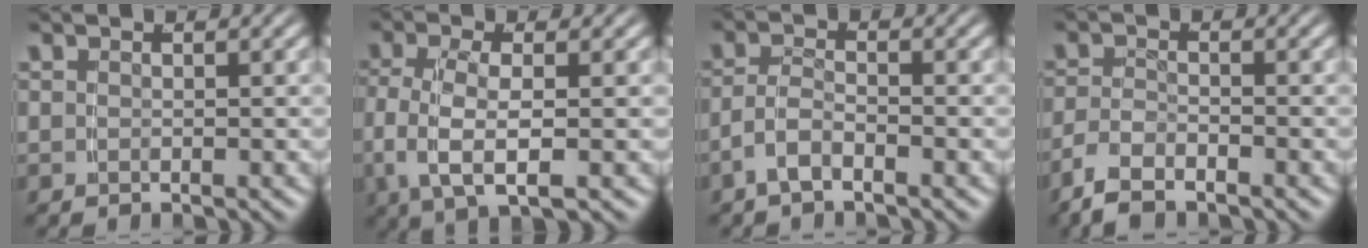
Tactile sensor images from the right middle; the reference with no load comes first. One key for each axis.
{"total": 5.3, "fx": -0.5, "fy": 2.7, "fz": 4.5, "tx": -0.107, "ty": -0.013, "tz": -0.003}
{"total": 2.6, "fx": -1.8, "fy": 1.1, "fz": 1.6, "tx": -0.035, "ty": -0.010, "tz": -0.031}
{"total": 3.1, "fx": -2.3, "fy": 1.5, "fz": 1.5, "tx": -0.043, "ty": -0.010, "tz": -0.039}